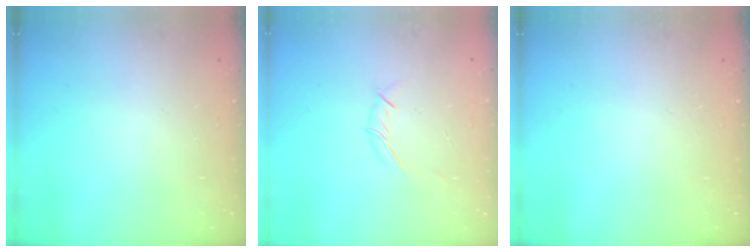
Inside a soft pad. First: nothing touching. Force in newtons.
{"total": 3.9, "press": 3.8, "slide": 0.8}
{"total": 0.0}